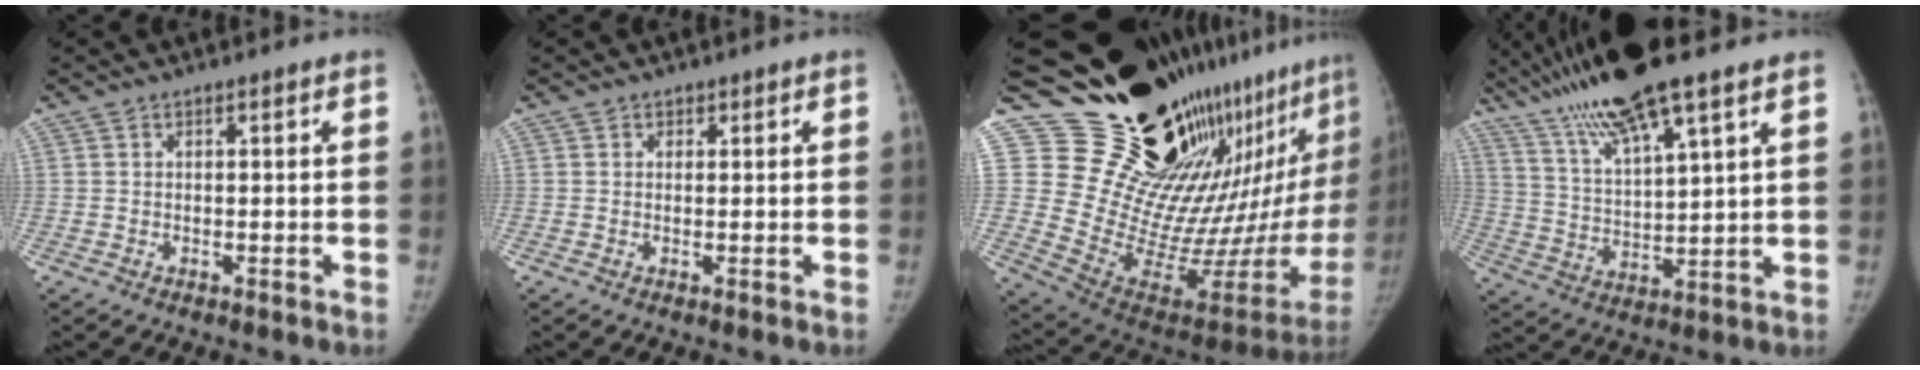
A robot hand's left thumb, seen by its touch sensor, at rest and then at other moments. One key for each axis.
{"total": 0.6, "fx": 0.3, "fy": 0.5, "fz": 0.0, "tx": 0.006, "ty": 0.000, "tz": 0.003}
{"total": 32.1, "fx": 25.8, "fy": 9.5, "fz": 16.5, "tx": -0.236, "ty": -0.222, "tz": 0.379}
{"total": 15.8, "fx": 11.3, "fy": 1.6, "fz": 11.0, "tx": -0.209, "ty": -0.033, "tz": 0.217}